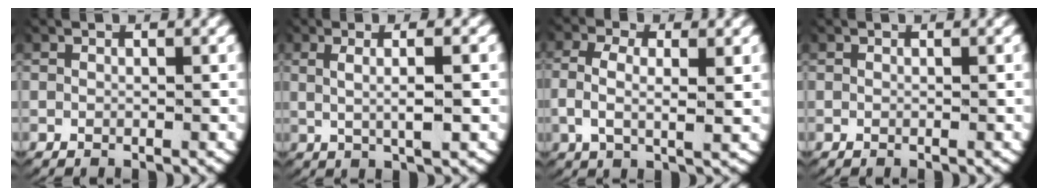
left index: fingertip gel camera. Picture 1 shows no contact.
{"total": 4.0, "force": [0.9, 0.9, 3.8], "torque": [-0.060, 0.006, 0.020]}
{"total": 3.9, "force": [0.2, 2.0, 3.4], "torque": [-0.077, -0.012, 0.008]}
{"total": 0.0}